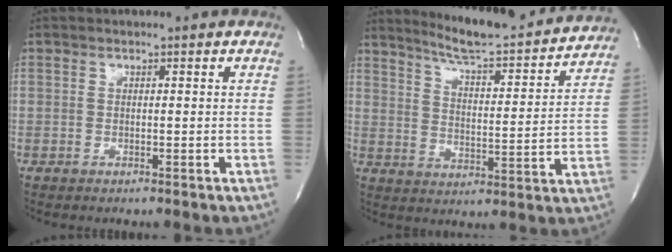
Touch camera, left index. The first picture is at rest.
{"total": 18.3, "force": [16.9, 1.4, 6.8], "torque": [-0.104, -0.028, 0.232]}